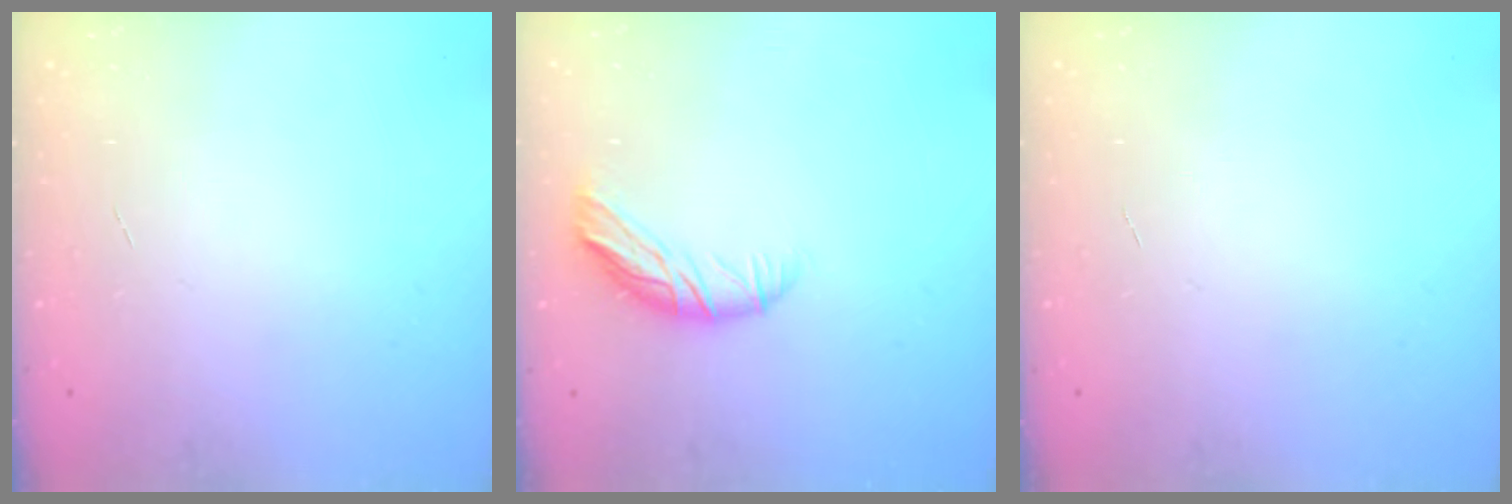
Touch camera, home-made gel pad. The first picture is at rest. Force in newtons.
{"total": 9.2, "press": 9.2, "slide": 0.9}
{"total": 0.0}